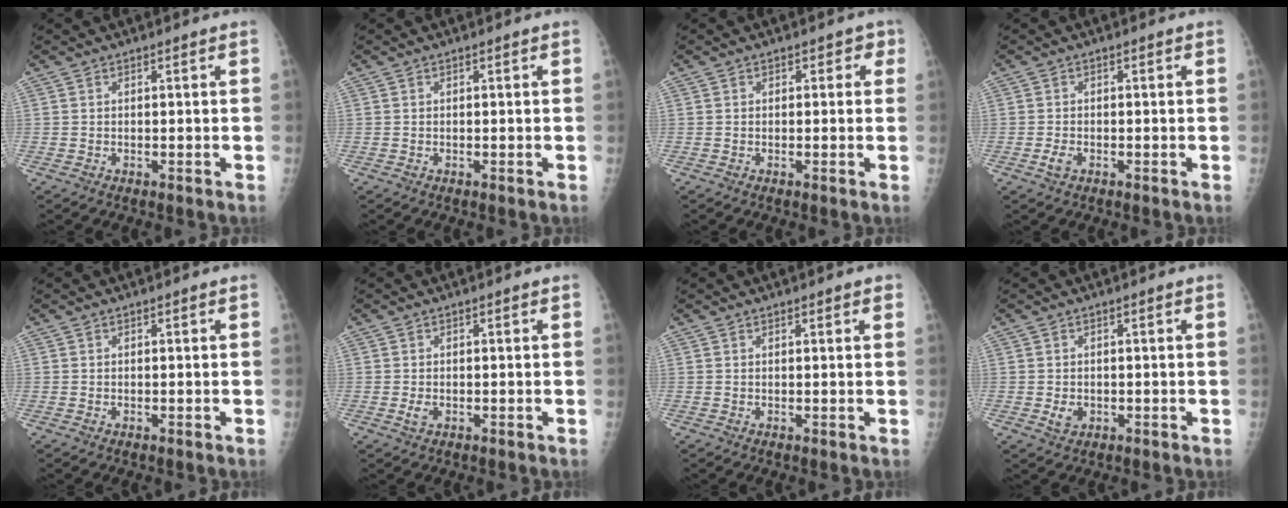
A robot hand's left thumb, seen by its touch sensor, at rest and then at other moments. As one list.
[{"total": 0.0}, {"total": 2.1, "force": [0.6, 1.8, 0.9], "torque": [0.019, 0.005, -0.003]}, {"total": 1.9, "force": [-0.8, 1.1, 1.2], "torque": [-0.026, 0.001, -0.017]}, {"total": 0.0}, {"total": 1.6, "force": [-0.4, 1.1, 1.2], "torque": [-0.023, -0.003, -0.008]}, {"total": 1.3, "force": [0.8, 0.5, 0.8], "torque": [-0.006, -0.002, 0.009]}, {"total": 2.4, "force": [-0.5, 1.9, 1.4], "torque": [-0.018, 0.000, -0.003]}]